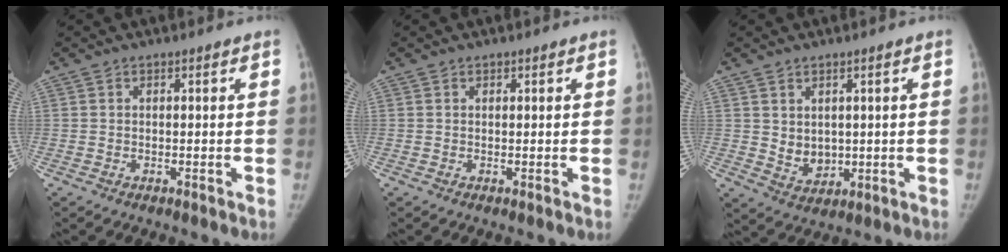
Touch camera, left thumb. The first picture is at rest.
{"total": 0.5, "force": [0.3, 0.4, 0.2], "torque": [0.000, -0.002, 0.005]}
{"total": 4.9, "force": [1.0, 3.8, 2.9], "torque": [-0.031, -0.018, 0.036]}